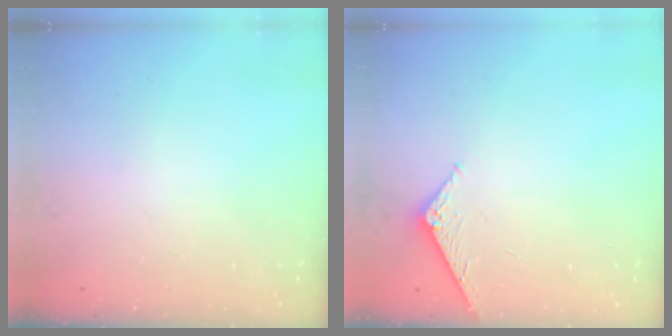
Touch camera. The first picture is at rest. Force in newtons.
{"total": 4.5, "press": 4.5, "slide": 0.5}